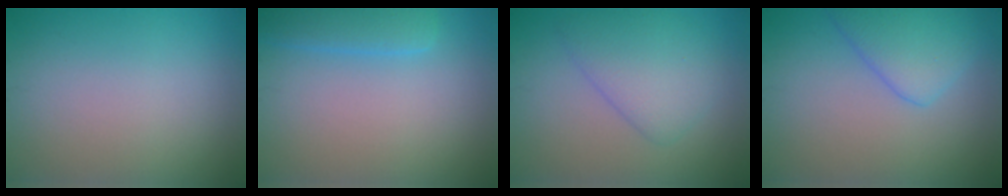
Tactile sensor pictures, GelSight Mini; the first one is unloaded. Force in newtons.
{"total": 3.3, "press": 3.3, "slide": 0.2}
{"total": 4.1, "press": 4.1, "slide": 0.2}
{"total": 4.1, "press": 4.1, "slide": 0.3}